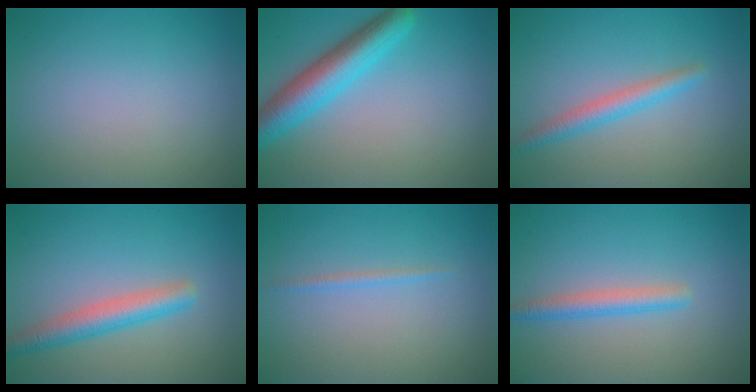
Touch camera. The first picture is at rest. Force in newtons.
{"total": 5.6, "press": 5.6, "slide": 0.2}
{"total": 2.4, "press": 2.4, "slide": 0.0}
{"total": 3.5, "press": 3.5, "slide": 0.2}
{"total": 0.8, "press": 0.8, "slide": 0.0}
{"total": 2.3, "press": 2.3, "slide": 0.1}